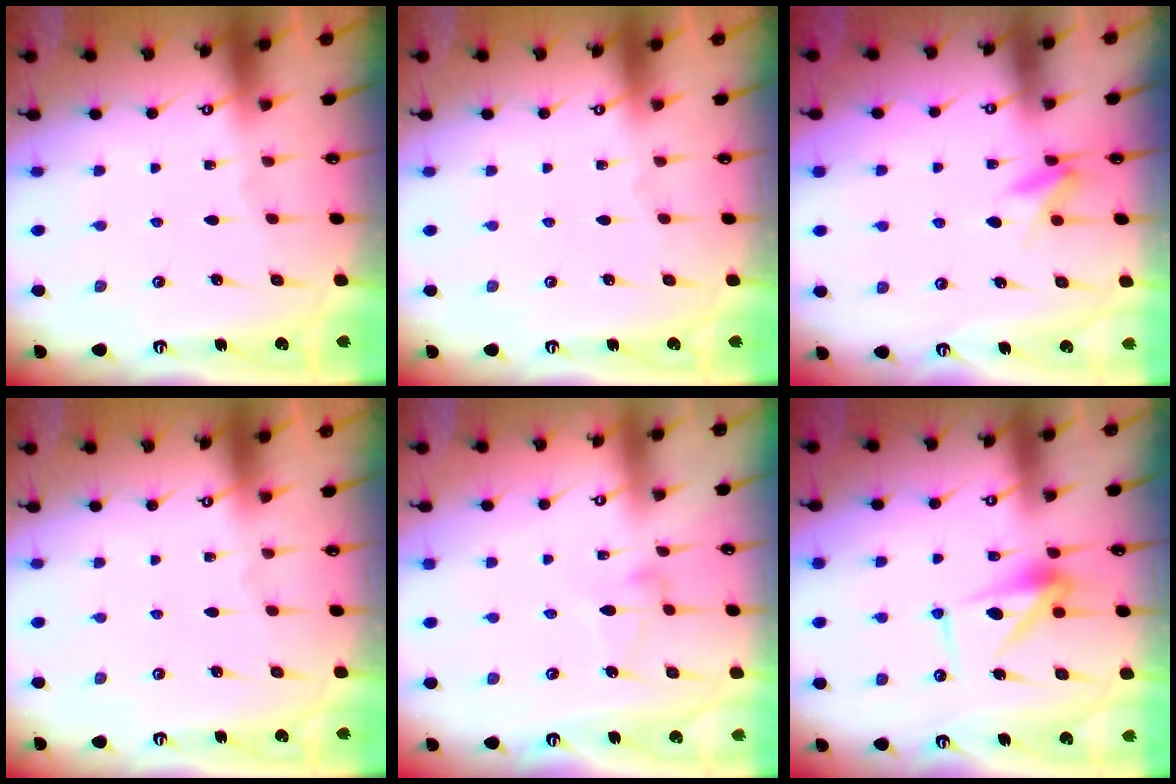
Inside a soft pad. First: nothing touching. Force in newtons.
{"total": 0.0}
{"total": 6.6, "press": 6.3, "slide": 1.9}
{"total": 0.0}
{"total": 3.5, "press": 3.5, "slide": 0.1}
{"total": 9.9, "press": 9.9, "slide": 0.2}